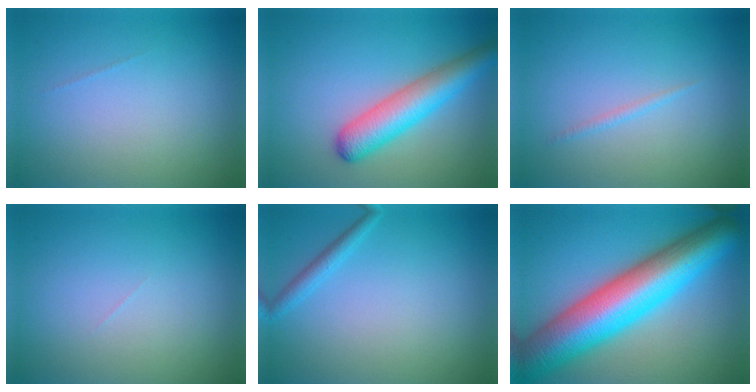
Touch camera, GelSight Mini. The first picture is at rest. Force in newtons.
{"total": 5.4, "press": 5.4, "slide": 0.2}
{"total": 0.6, "press": 0.6, "slide": 0.1}
{"total": 0.0}
{"total": 1.4, "press": 1.4, "slide": 0.1}
{"total": 13.1, "press": 13.1, "slide": 0.4}